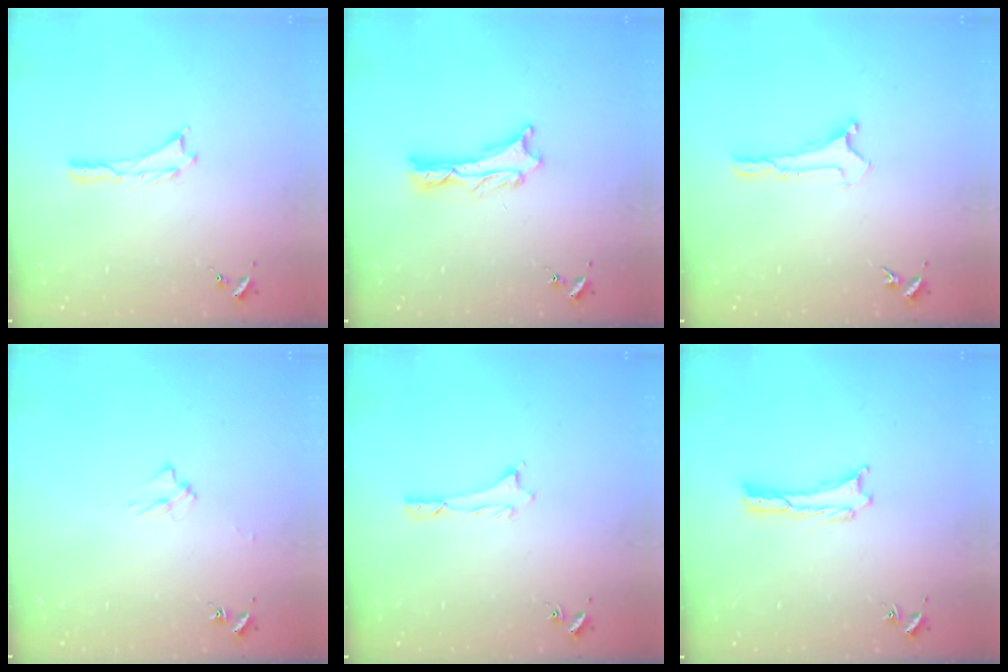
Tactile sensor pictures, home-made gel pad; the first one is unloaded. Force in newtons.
{"total": 1.2, "press": 1.2, "slide": 0.2}
{"total": 0.0}
{"total": 2.0, "press": 2.0, "slide": 0.3}
{"total": 0.6, "press": 0.5, "slide": 0.2}
{"total": 0.0}